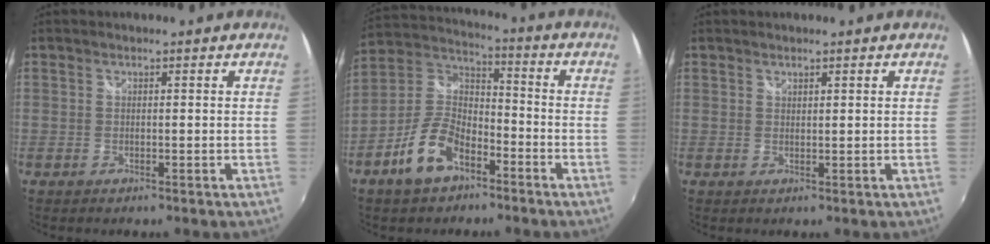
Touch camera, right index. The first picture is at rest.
{"total": 12.0, "force": [-6.7, 6.4, 7.6], "torque": [-0.161, 0.014, -0.120]}
{"total": 0.7, "force": [0.7, 0.1, 0.1], "torque": [-0.001, 0.000, 0.013]}